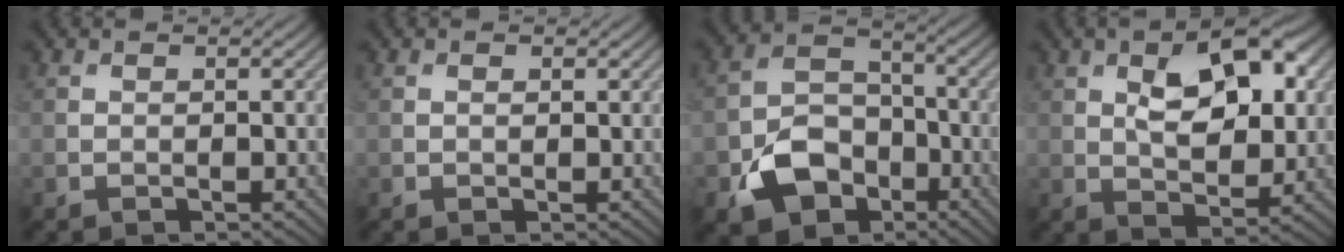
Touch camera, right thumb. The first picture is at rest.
{"total": 0.6, "force": [0.2, 0.3, 0.5], "torque": [-0.009, -0.001, 0.002]}
{"total": 8.8, "force": [-4.2, 6.2, 4.5], "torque": [-0.093, -0.012, -0.085]}
{"total": 10.3, "force": [3.2, 5.3, 8.3], "torque": [-0.133, 0.004, 0.047]}